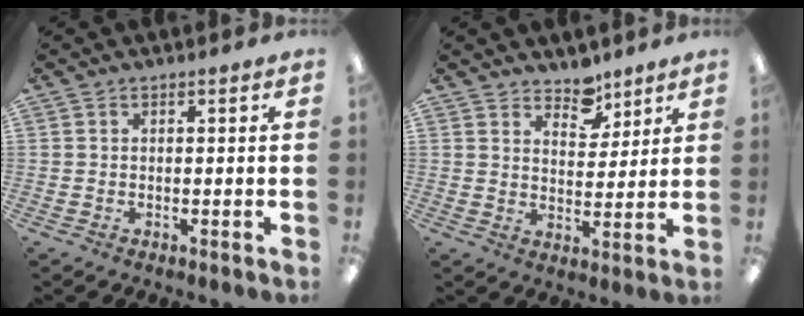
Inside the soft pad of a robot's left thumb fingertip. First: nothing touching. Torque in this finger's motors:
{"motor_torque": [-0.05, 0.07, -0.20, -0.22, -0.02]}